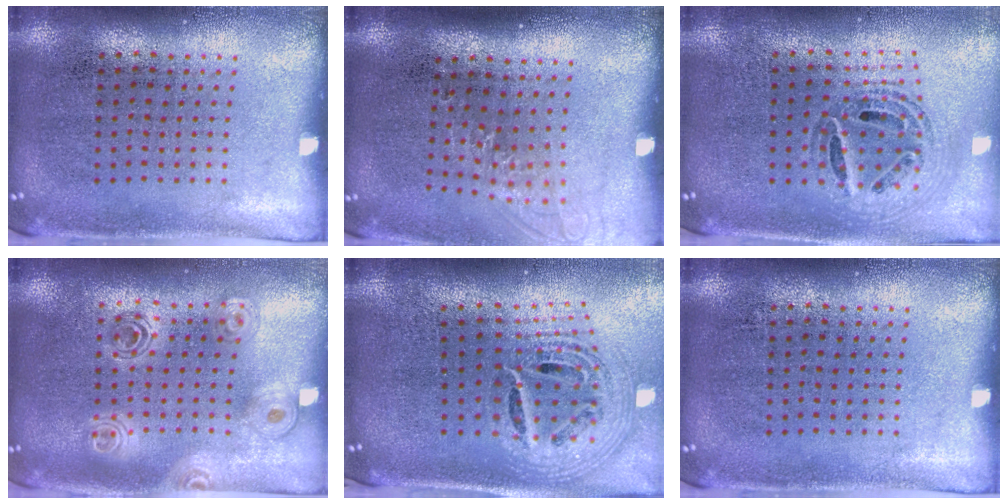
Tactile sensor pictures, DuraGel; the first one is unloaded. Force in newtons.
{"total": 1.3, "press": 1.0, "slide": 0.8}
{"total": 1.0, "press": 1.0, "slide": 0.2}
{"total": 1.6, "press": 1.4, "slide": 0.7}
{"total": 2.5, "press": 1.7, "slide": 1.8}
{"total": 0.0}